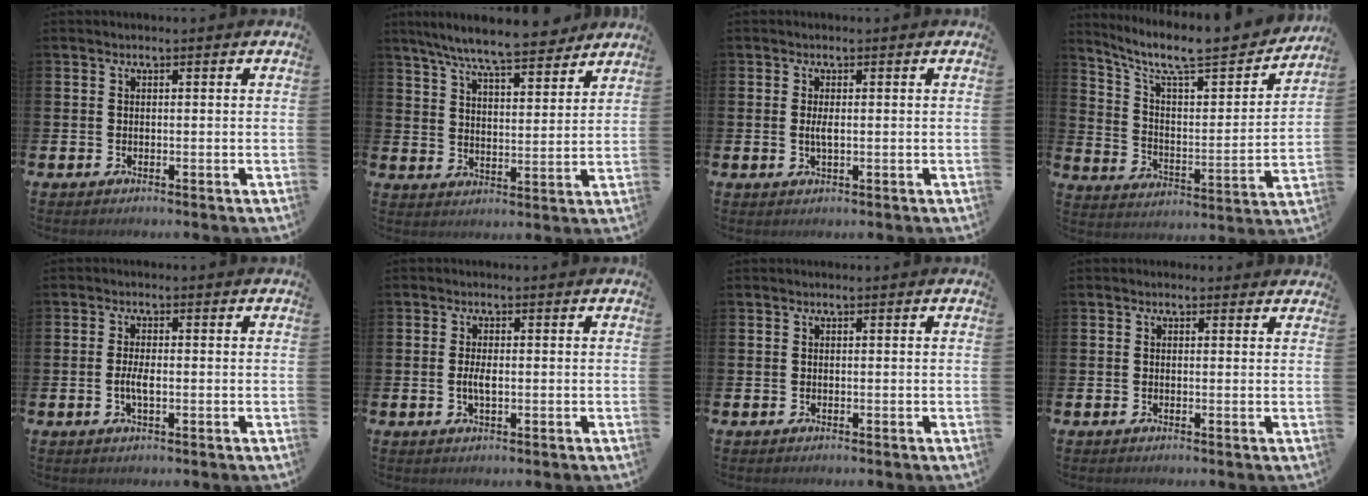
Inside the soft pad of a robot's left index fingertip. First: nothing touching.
{"total": 9.1, "force": [8.4, 1.0, 3.3], "torque": [-0.090, -0.041, 0.152]}
{"total": 1.7, "force": [0.1, 0.5, 1.6], "torque": [-0.024, 0.000, -0.002]}
{"total": 9.5, "force": [8.0, 2.2, 4.6], "torque": [-0.113, -0.062, 0.130]}
{"total": 2.4, "force": [-0.5, 0.8, 2.2], "torque": [-0.034, -0.002, -0.010]}
{"total": 2.2, "force": [-0.2, 0.8, 2.1], "torque": [-0.033, -0.002, -0.006]}
{"total": 0.0}
{"total": 0.6, "force": [0.3, 0.4, 0.2], "torque": [-0.003, 0.006, 0.004]}